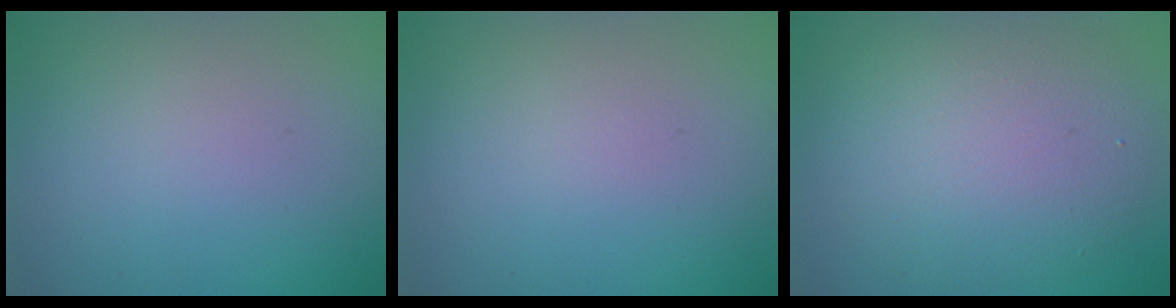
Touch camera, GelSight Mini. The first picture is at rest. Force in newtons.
{"total": 0.0}
{"total": 7.5, "press": 7.5, "slide": 0.4}